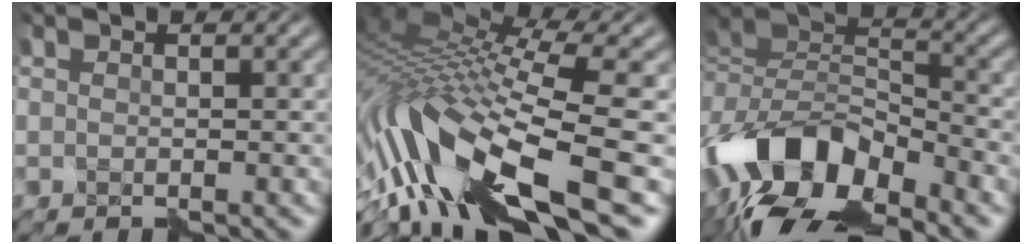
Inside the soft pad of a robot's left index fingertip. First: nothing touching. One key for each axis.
{"total": 12.8, "fx": -4.9, "fy": 3.7, "fz": 11.2, "tx": -0.233, "ty": 0.022, "tz": -0.085}
{"total": 12.3, "fx": -7.3, "fy": 5.7, "fz": 8.2, "tx": -0.158, "ty": 0.003, "tz": -0.136}